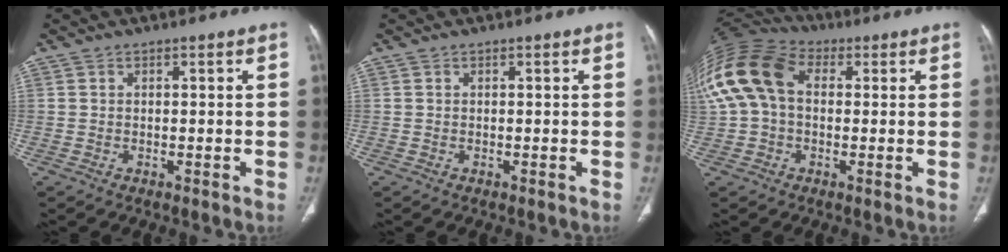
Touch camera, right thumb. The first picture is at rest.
{"total": 0.0}
{"total": 18.2, "force": [2.9, 12.8, 12.6], "torque": [-0.286, 0.047, 0.045]}